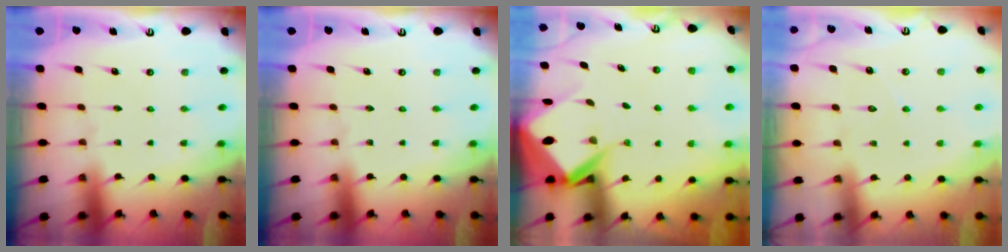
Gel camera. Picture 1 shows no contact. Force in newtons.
{"total": 0.0}
{"total": 6.2, "press": 6.2, "slide": 0.5}
{"total": 5.2, "press": 5.2, "slide": 0.6}